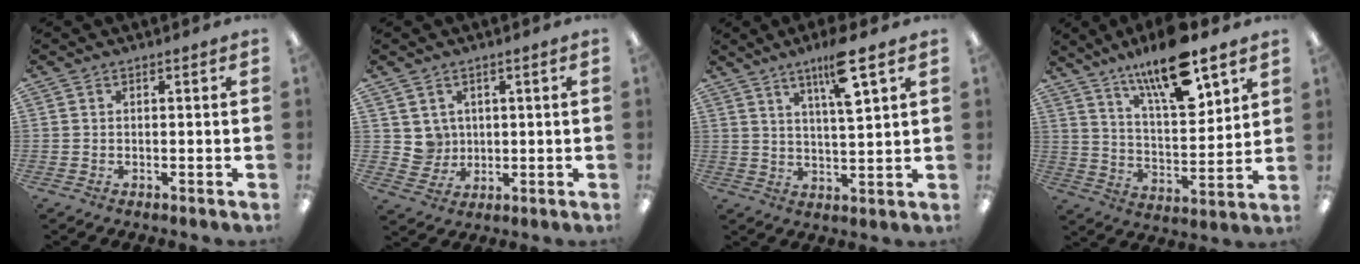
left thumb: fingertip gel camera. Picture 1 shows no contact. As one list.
[{"total": 4.8, "force": [2.4, 4.1, -0.3], "torque": [0.000, -0.009, 0.045]}, {"total": 9.8, "force": [5.8, 1.7, 7.7], "torque": [-0.133, -0.019, 0.092]}, {"total": 17.1, "force": [12.2, 4.8, 11.0], "torque": [-0.184, -0.066, 0.201]}]